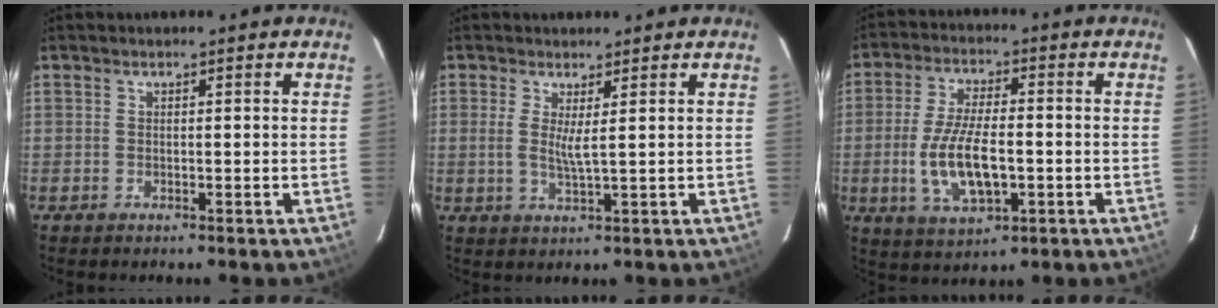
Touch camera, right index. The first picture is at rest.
{"total": 3.2, "force": [0.9, 0.0, 3.0], "torque": [-0.059, -0.007, 0.013]}
{"total": 11.4, "force": [-2.3, 4.4, 10.3], "torque": [-0.209, -0.007, -0.038]}